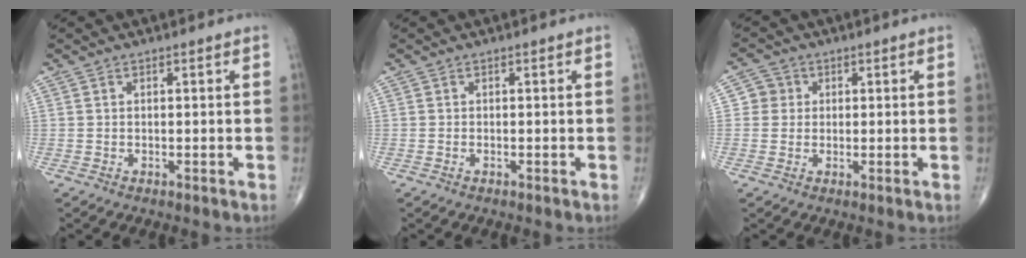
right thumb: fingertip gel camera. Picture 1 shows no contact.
{"total": 0.0}
{"total": 3.3, "force": [0.5, 3.3, 0.4], "torque": [0.017, 0.005, 0.001]}